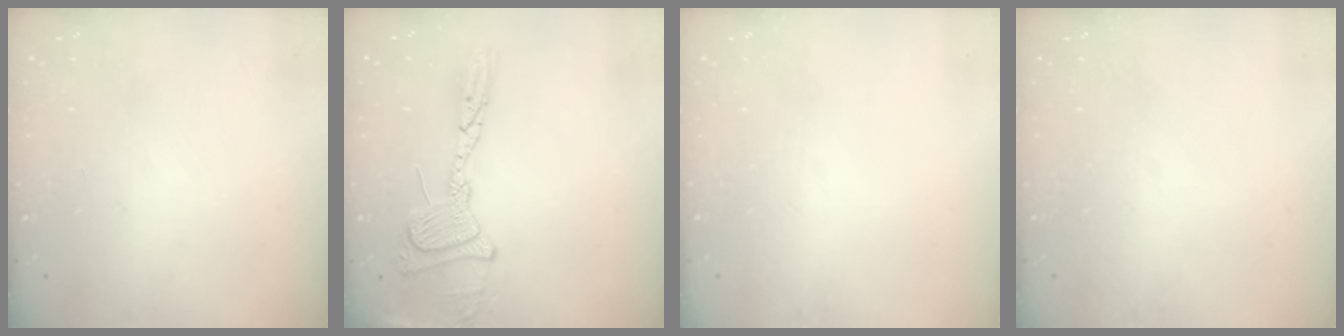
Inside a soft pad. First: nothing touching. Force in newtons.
{"total": 17.1, "press": 17.1, "slide": 1.5}
{"total": 0.0}
{"total": 0.0}